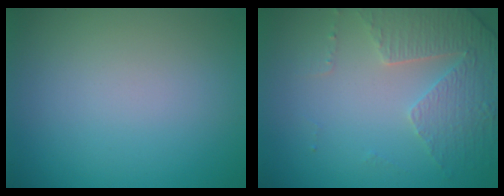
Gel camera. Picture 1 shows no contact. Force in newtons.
{"total": 4.7, "press": 3.4, "slide": 3.3}